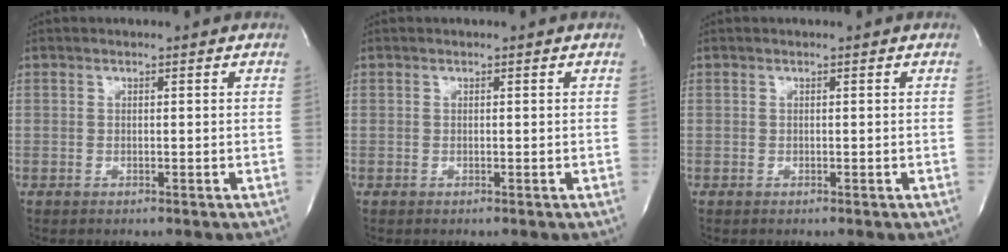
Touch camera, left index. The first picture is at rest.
{"total": 0.5, "force": [0.5, 0.0, 0.1], "torque": [-0.005, 0.000, 0.007]}
{"total": 0.0}